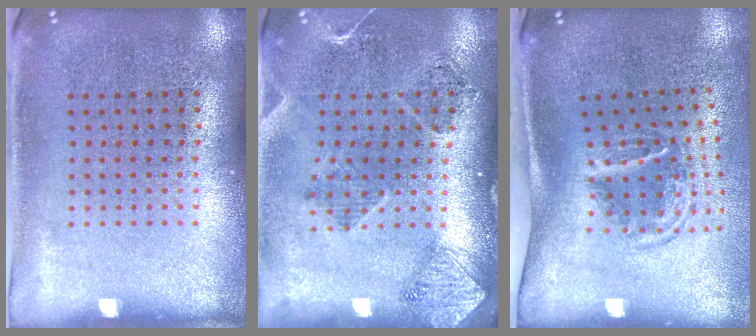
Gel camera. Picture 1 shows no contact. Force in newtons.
{"total": 1.5, "press": 1.4, "slide": 0.5}
{"total": 1.8, "press": 1.1, "slide": 1.4}